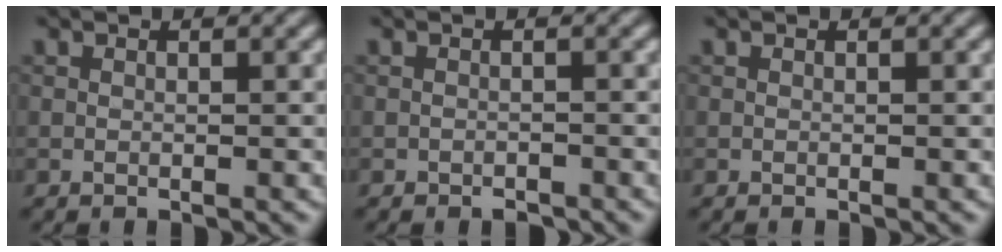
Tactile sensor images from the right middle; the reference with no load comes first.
{"total": 0.9, "force": [-0.9, -0.1, -0.1], "torque": [-0.009, 0.011, -0.006]}
{"total": 0.0}